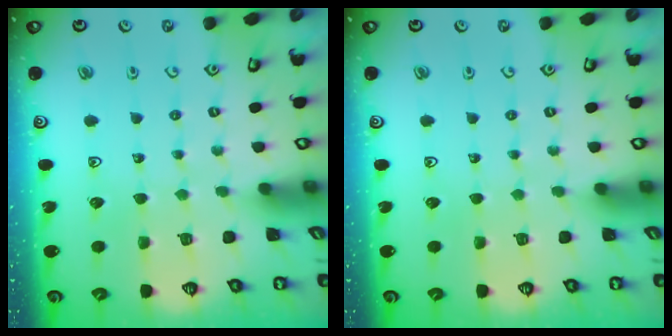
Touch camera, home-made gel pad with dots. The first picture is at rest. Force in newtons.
{"total": 0.0}